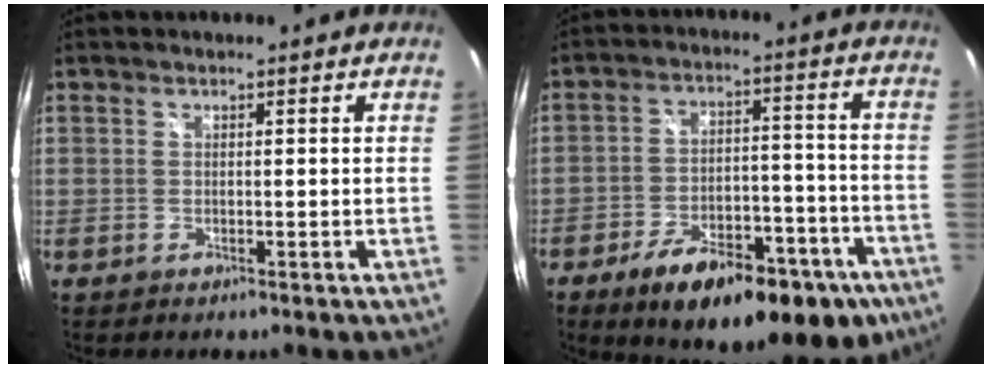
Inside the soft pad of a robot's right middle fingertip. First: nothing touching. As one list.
[{"total": 23.2, "force": [-14.8, 9.9, 15.0], "torque": [-0.233, -0.006, -0.191]}]